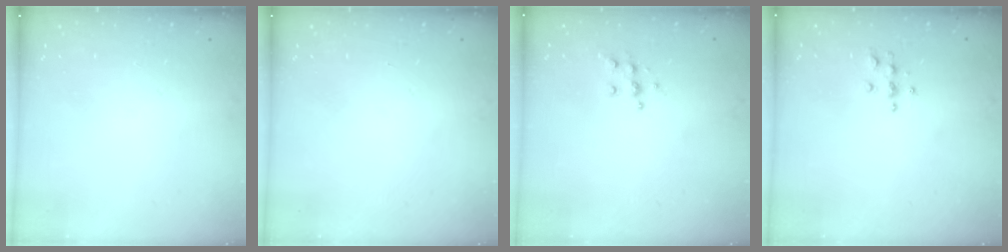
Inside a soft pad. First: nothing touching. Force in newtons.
{"total": 0.0}
{"total": 6.4, "press": 6.4, "slide": 0.6}
{"total": 3.9, "press": 3.8, "slide": 0.4}